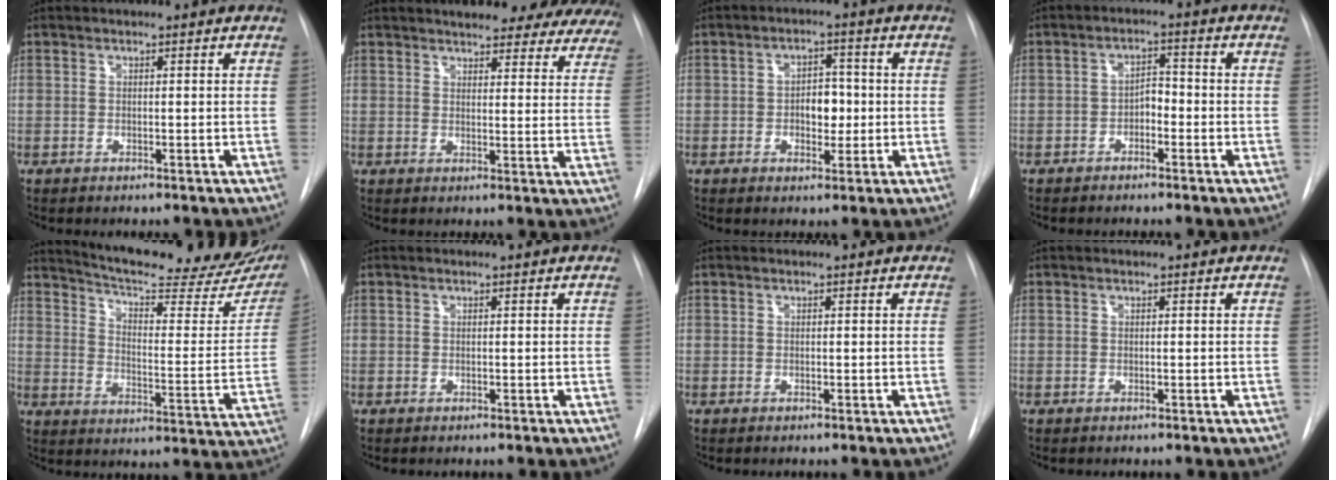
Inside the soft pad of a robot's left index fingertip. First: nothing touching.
{"total": 20.1, "force": [18.0, 5.6, 7.2], "torque": [-0.094, -0.042, 0.189]}
{"total": 4.7, "force": [-1.4, 2.8, 3.5], "torque": [-0.047, 0.006, -0.019]}
{"total": 3.4, "force": [-2.4, 1.6, 1.9], "torque": [-0.024, 0.006, -0.044]}
{"total": 26.0, "force": [21.8, 4.9, 13.3], "torque": [-0.192, -0.063, 0.269]}
{"total": 0.0}
{"total": 0.0}
{"total": 0.0}